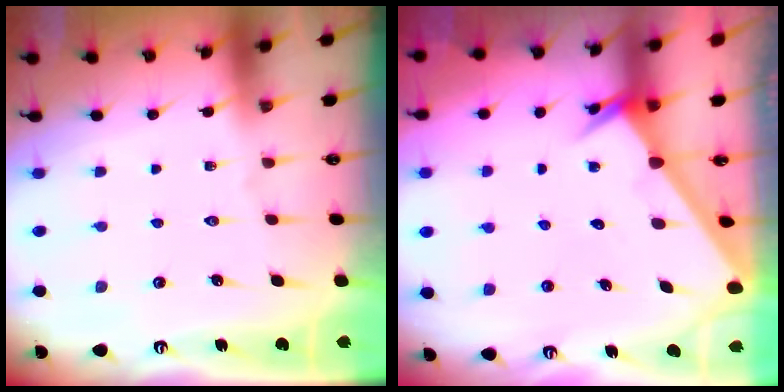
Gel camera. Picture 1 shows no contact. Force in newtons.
{"total": 2.5, "press": 2.5, "slide": 0.1}